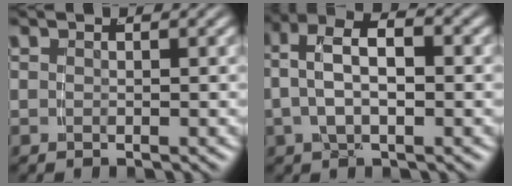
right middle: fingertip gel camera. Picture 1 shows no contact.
{"total": 6.6, "force": [1.1, 4.0, 5.1], "torque": [-0.089, 0.008, 0.009]}